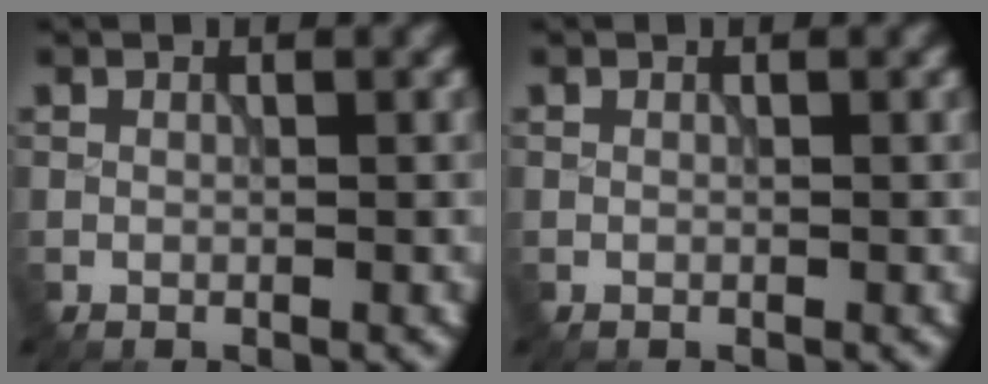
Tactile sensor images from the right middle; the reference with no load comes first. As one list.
[{"total": 0.0}]